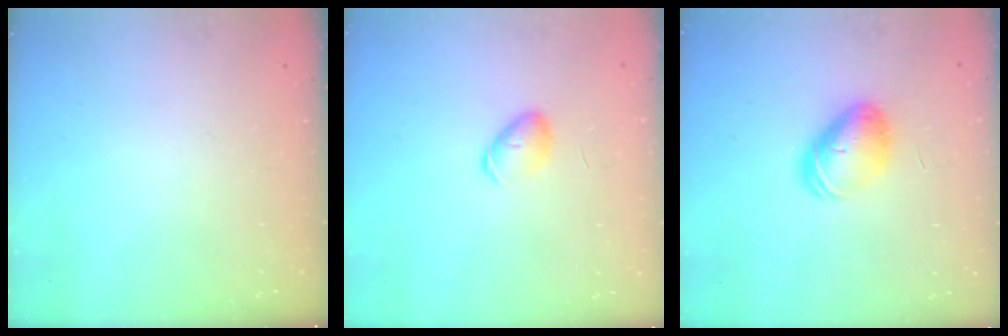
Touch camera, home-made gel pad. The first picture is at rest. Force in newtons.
{"total": 5.5, "press": 5.5, "slide": 0.6}
{"total": 8.8, "press": 8.7, "slide": 1.1}